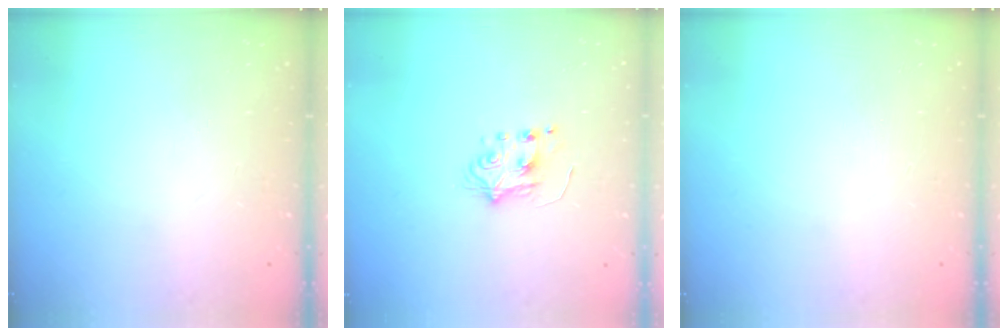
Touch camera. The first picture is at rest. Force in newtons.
{"total": 5.9, "press": 5.8, "slide": 0.7}
{"total": 0.0}